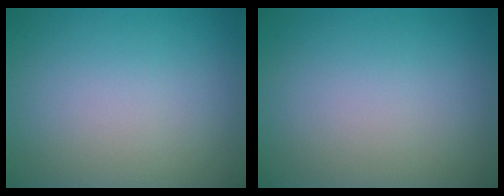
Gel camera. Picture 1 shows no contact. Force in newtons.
{"total": 0.0}